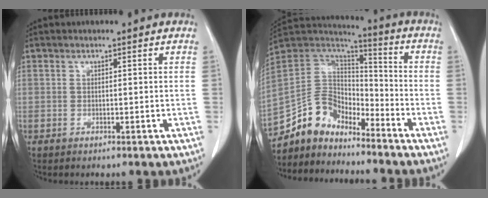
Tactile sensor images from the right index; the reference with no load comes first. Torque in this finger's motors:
{"motor_torque": [-0.09, -0.17, 0.01, 0.00]}